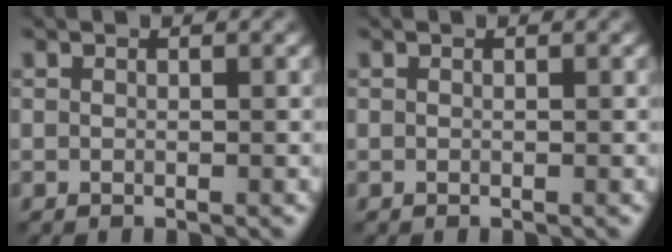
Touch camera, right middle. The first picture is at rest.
{"total": 0.0}